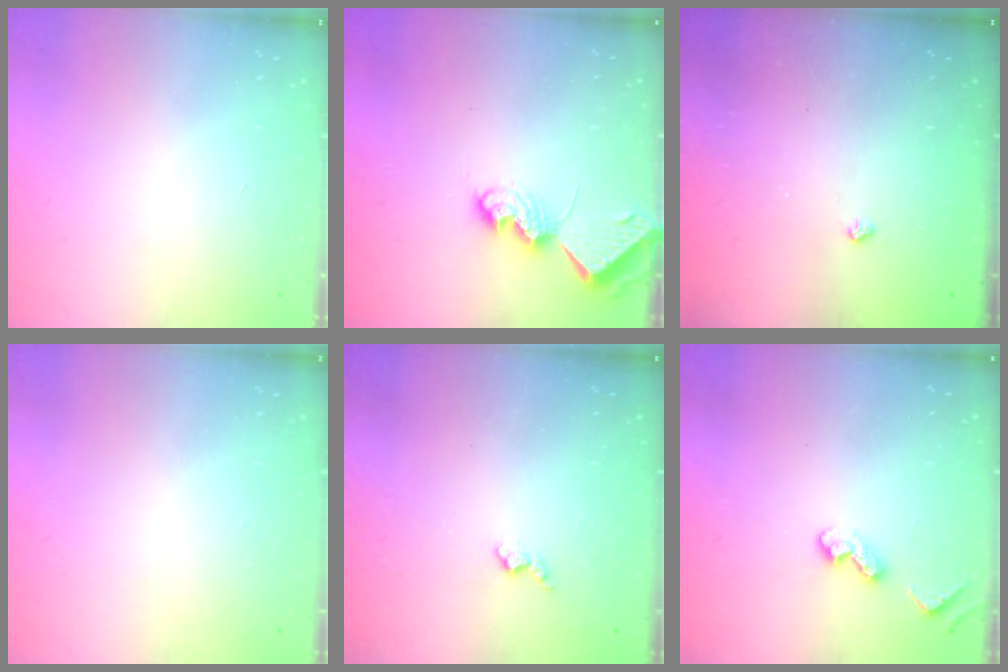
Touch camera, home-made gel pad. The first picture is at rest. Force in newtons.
{"total": 7.4, "press": 7.3, "slide": 1.0}
{"total": 2.5, "press": 2.4, "slide": 0.5}
{"total": 0.0}
{"total": 2.9, "press": 2.9, "slide": 0.5}
{"total": 4.7, "press": 4.7, "slide": 0.8}